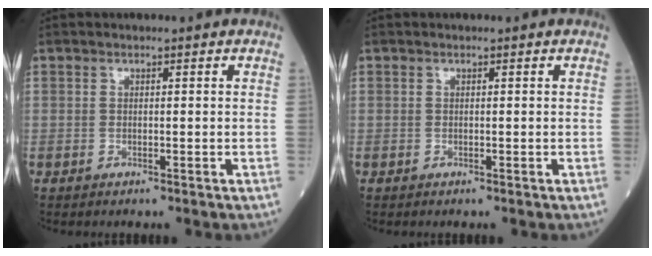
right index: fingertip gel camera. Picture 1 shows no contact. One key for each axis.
{"total": 0.0}